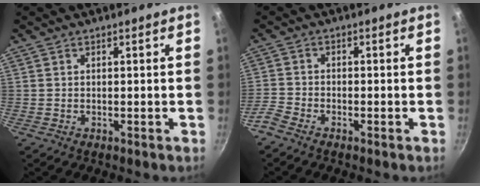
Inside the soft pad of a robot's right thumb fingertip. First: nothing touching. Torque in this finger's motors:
{"motor_torque": [0.69, -0.78, -0.25, -0.36, 0.11]}